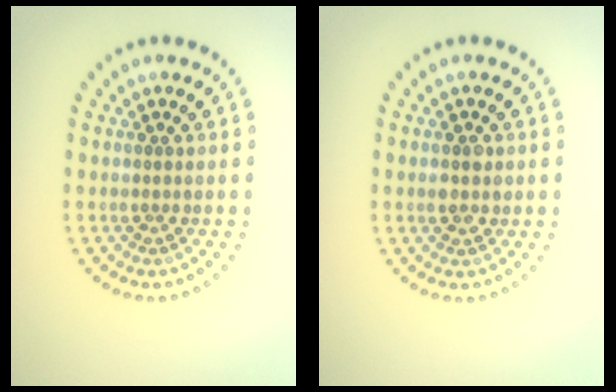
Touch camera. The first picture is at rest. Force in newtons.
{"total": 1.5, "press": 1.5, "slide": 0.2}